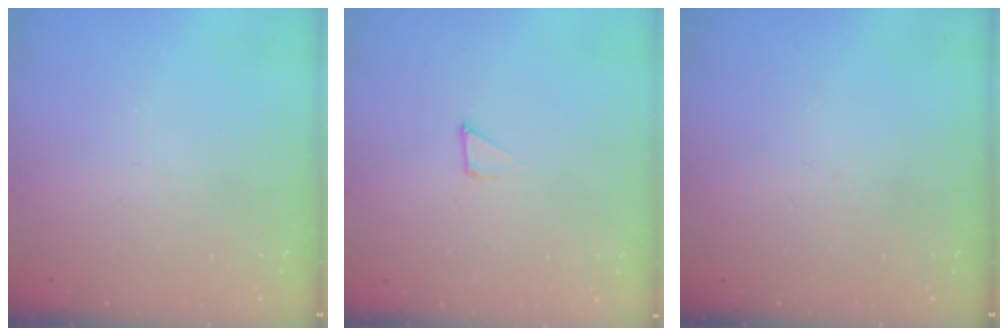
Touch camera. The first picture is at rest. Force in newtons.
{"total": 1.3, "press": 1.3, "slide": 0.0}
{"total": 0.0}